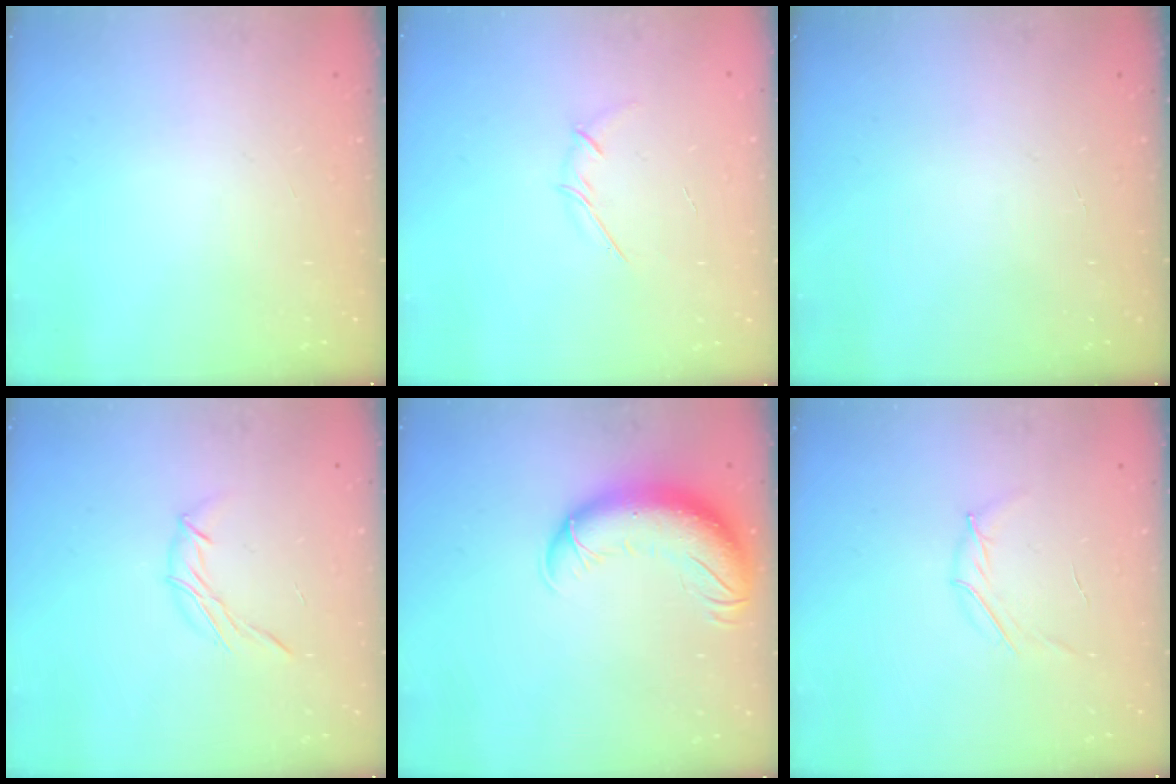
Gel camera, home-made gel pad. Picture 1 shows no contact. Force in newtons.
{"total": 3.5, "press": 3.4, "slide": 0.9}
{"total": 0.0}
{"total": 6.3, "press": 6.2, "slide": 0.8}
{"total": 14.6, "press": 14.2, "slide": 3.6}
{"total": 2.8, "press": 2.7, "slide": 0.7}